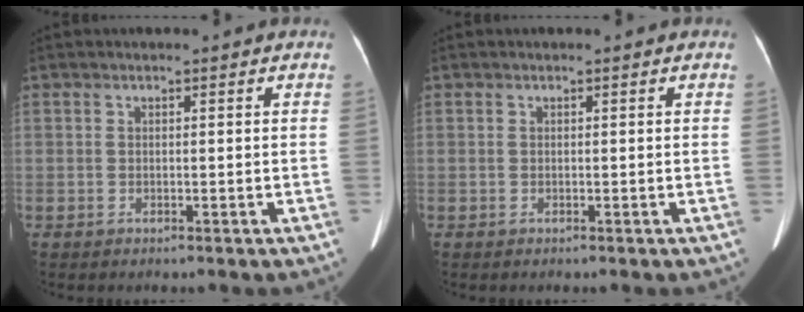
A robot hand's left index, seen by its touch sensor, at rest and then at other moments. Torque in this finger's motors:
{"motor_torque": [0.02, 0.02, 0.02, 0.01]}